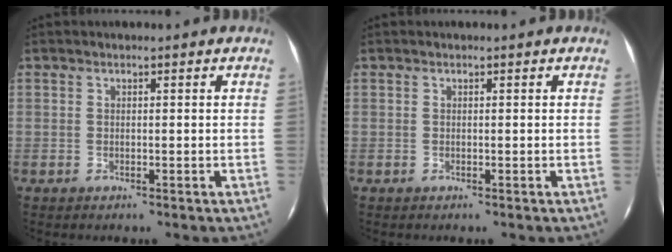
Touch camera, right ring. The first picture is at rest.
{"total": 0.0}